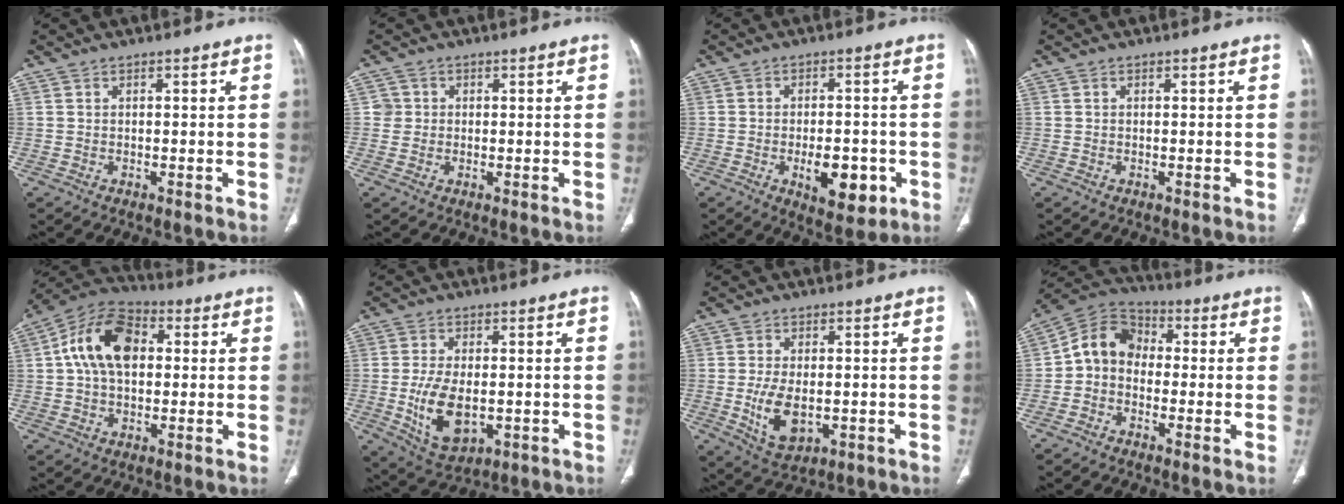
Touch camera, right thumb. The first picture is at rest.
{"total": 2.2, "force": [0.3, 2.2, 0.1], "torque": [0.014, 0.005, 0.002]}
{"total": 9.5, "force": [-3.1, 4.8, 7.5], "torque": [-0.090, 0.007, -0.032]}
{"total": 0.0}
{"total": 14.0, "force": [2.3, 9.1, 10.4], "torque": [-0.174, 0.024, 0.029]}
{"total": 10.5, "force": [-1.5, 5.9, 8.5], "torque": [-0.152, -0.009, -0.013]}
{"total": 8.0, "force": [-1.2, 4.6, 6.5], "torque": [-0.117, -0.009, -0.010]}
{"total": 8.9, "force": [-0.9, 7.3, 5.0], "torque": [-0.074, 0.036, -0.037]}